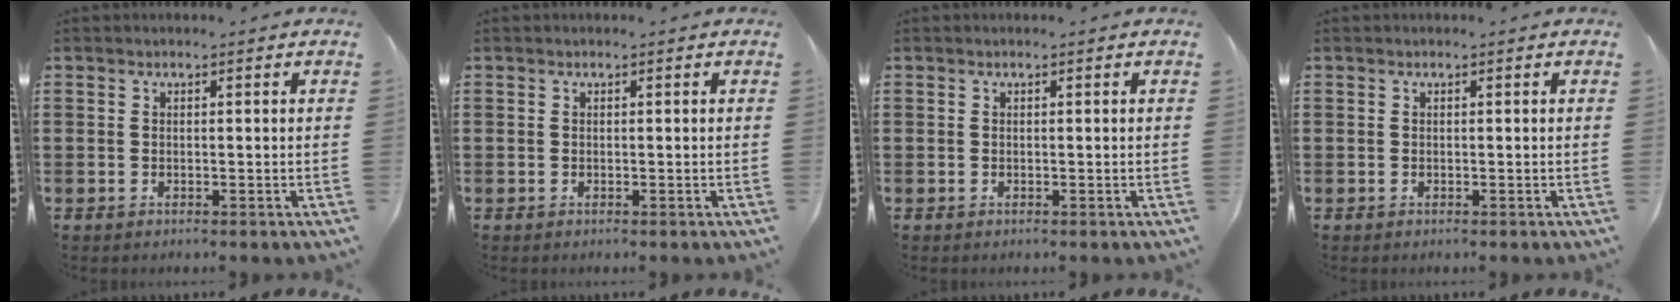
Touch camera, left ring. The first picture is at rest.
{"total": 0.0}
{"total": 0.0}
{"total": 0.0}